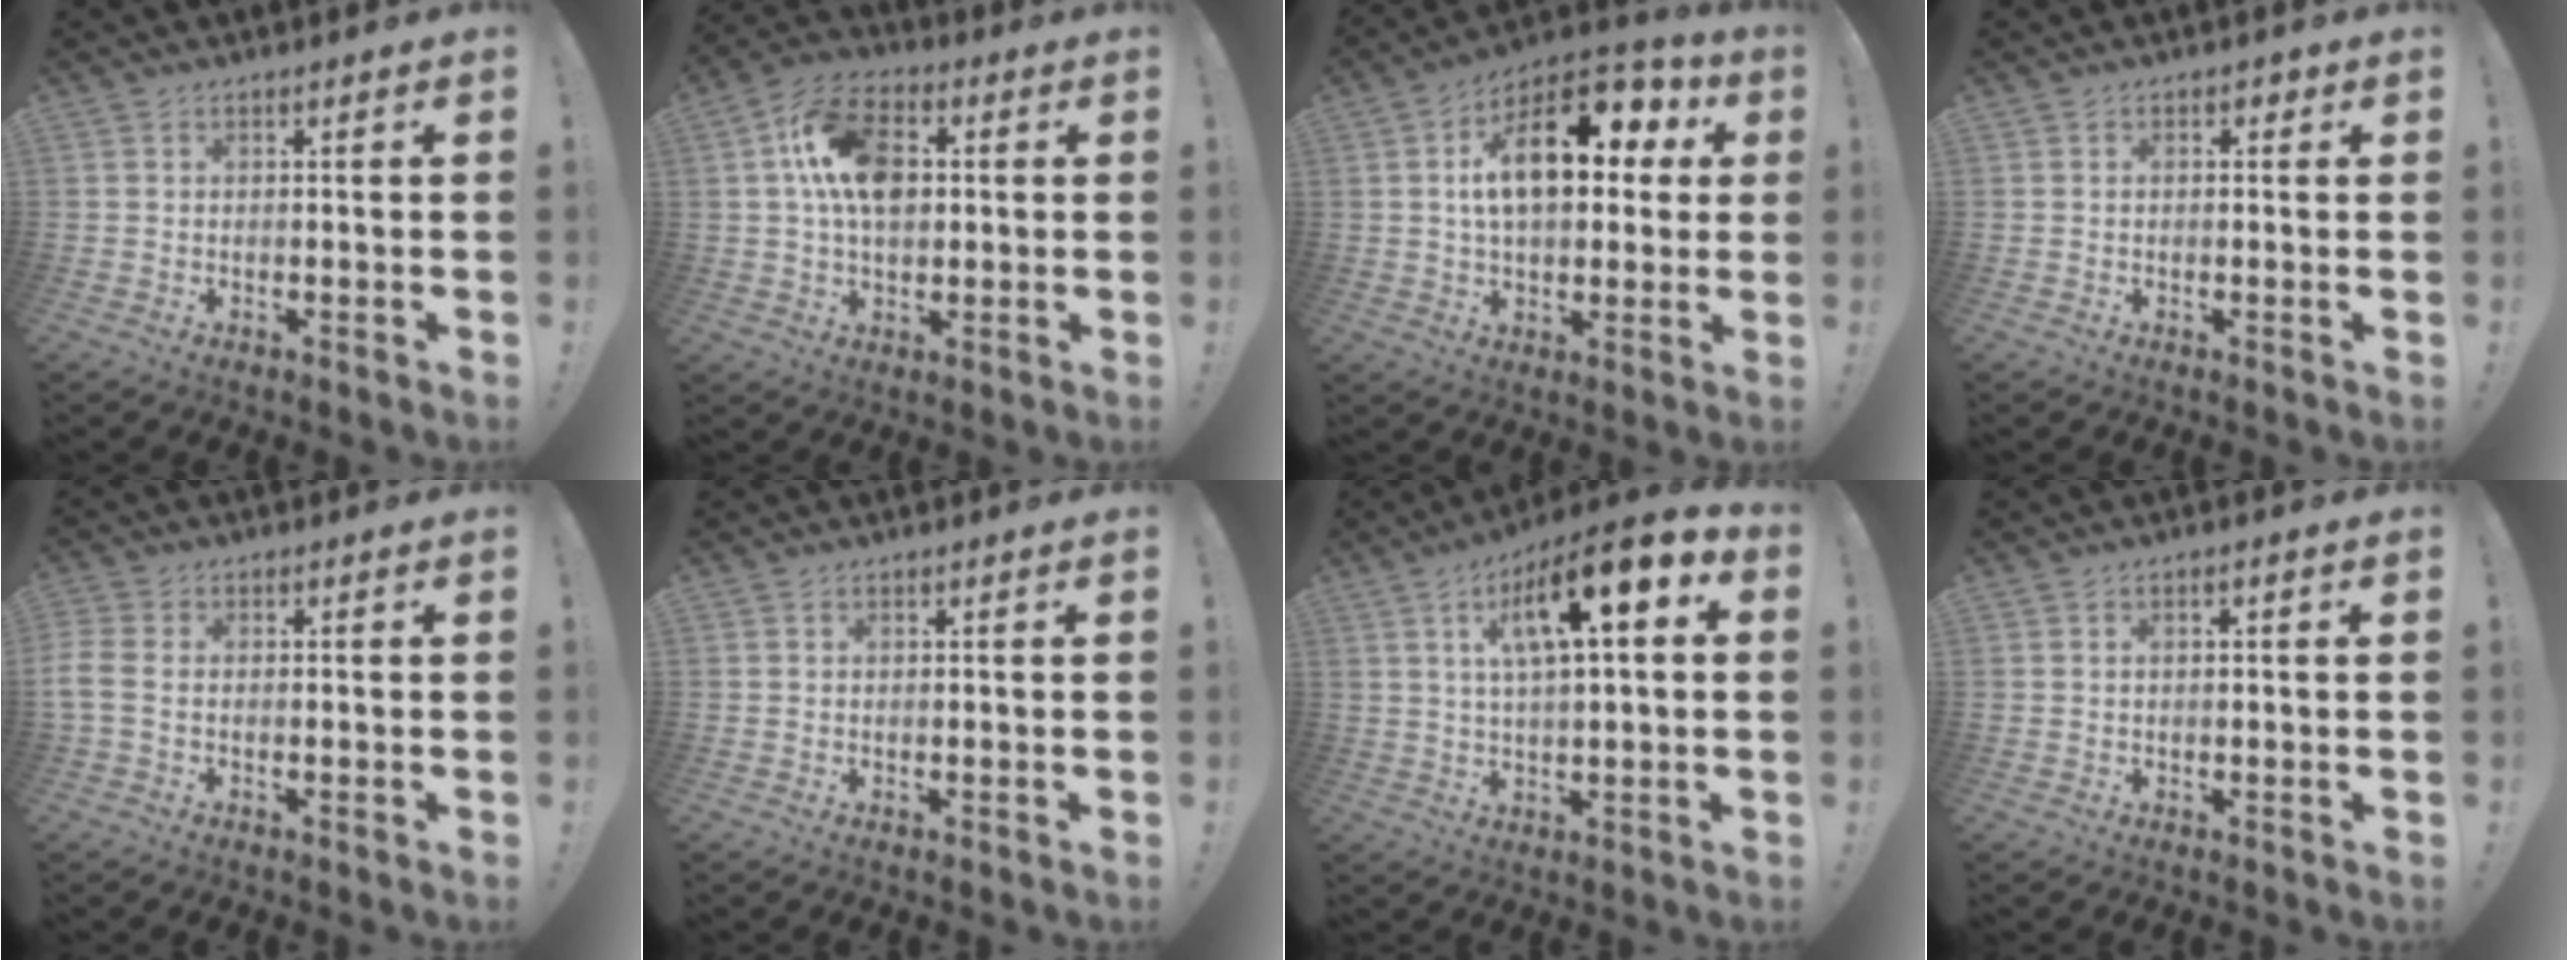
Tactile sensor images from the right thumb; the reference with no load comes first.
{"total": 15.5, "force": [2.5, 10.1, 11.4], "torque": [-0.192, 0.015, 0.048]}
{"total": 18.9, "force": [4.6, 10.4, 15.2], "torque": [-0.235, -0.004, 0.073]}
{"total": 1.3, "force": [0.0, 1.0, 0.9], "torque": [-0.002, 0.000, -0.004]}
{"total": 3.9, "force": [-0.3, 2.5, 3.0], "torque": [-0.071, -0.004, -0.006]}
{"total": 0.0}
{"total": 14.1, "force": [5.6, 2.7, 12.6], "torque": [-0.209, -0.022, 0.084]}
{"total": 1.3, "force": [-0.1, 0.2, 1.3], "torque": [-0.016, 0.000, -0.004]}